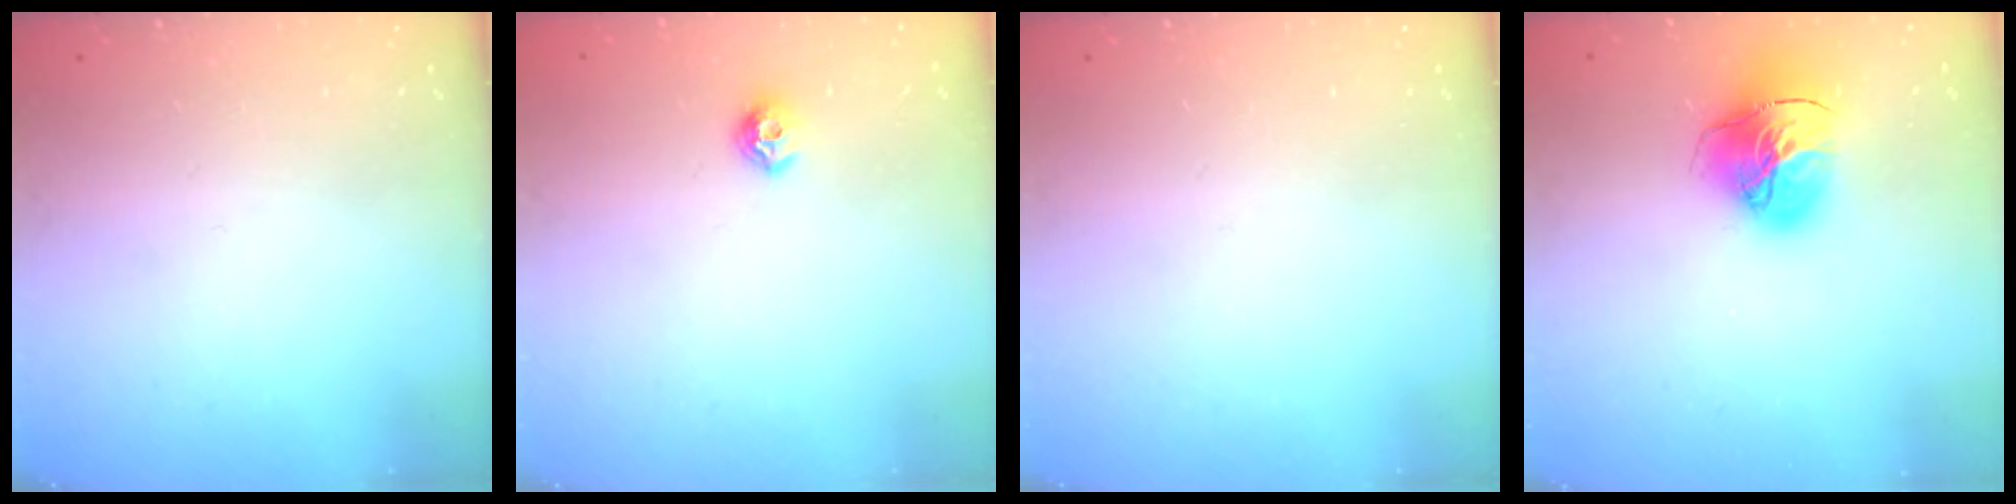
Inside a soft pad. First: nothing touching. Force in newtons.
{"total": 6.5, "press": 6.5, "slide": 0.7}
{"total": 0.0}
{"total": 16.2, "press": 16.1, "slide": 1.6}